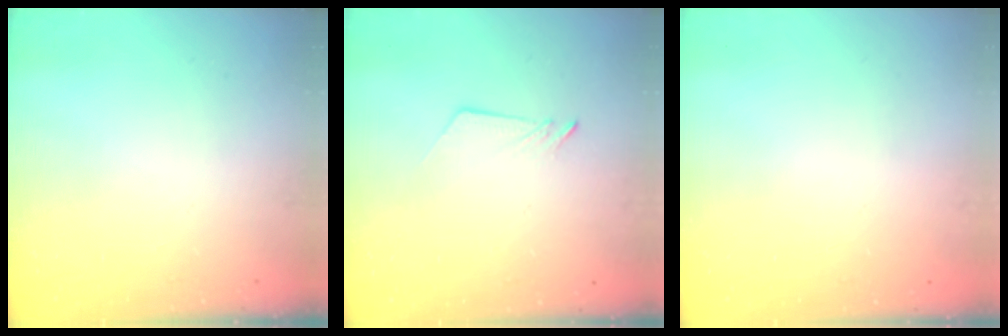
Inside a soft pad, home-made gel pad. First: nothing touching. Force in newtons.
{"total": 2.5, "press": 2.5, "slide": 0.2}
{"total": 0.0}